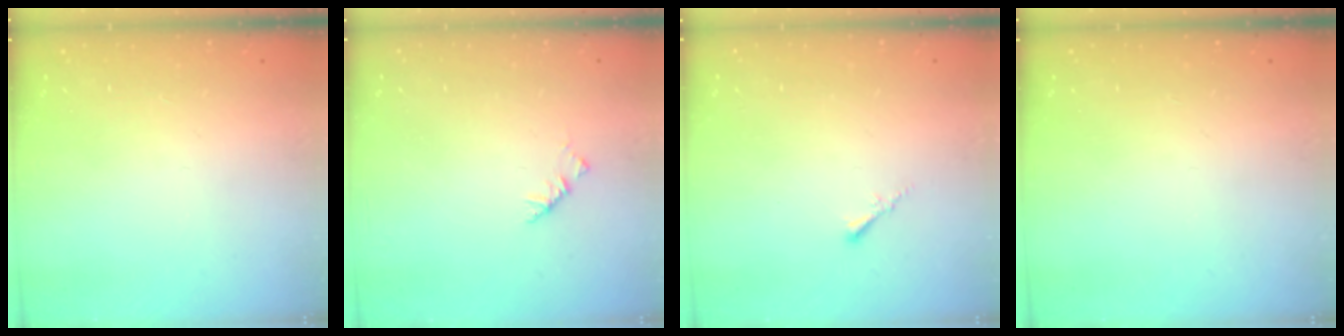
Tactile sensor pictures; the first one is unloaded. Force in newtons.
{"total": 3.4, "press": 3.3, "slide": 0.7}
{"total": 0.5, "press": 0.4, "slide": 0.3}
{"total": 0.0}